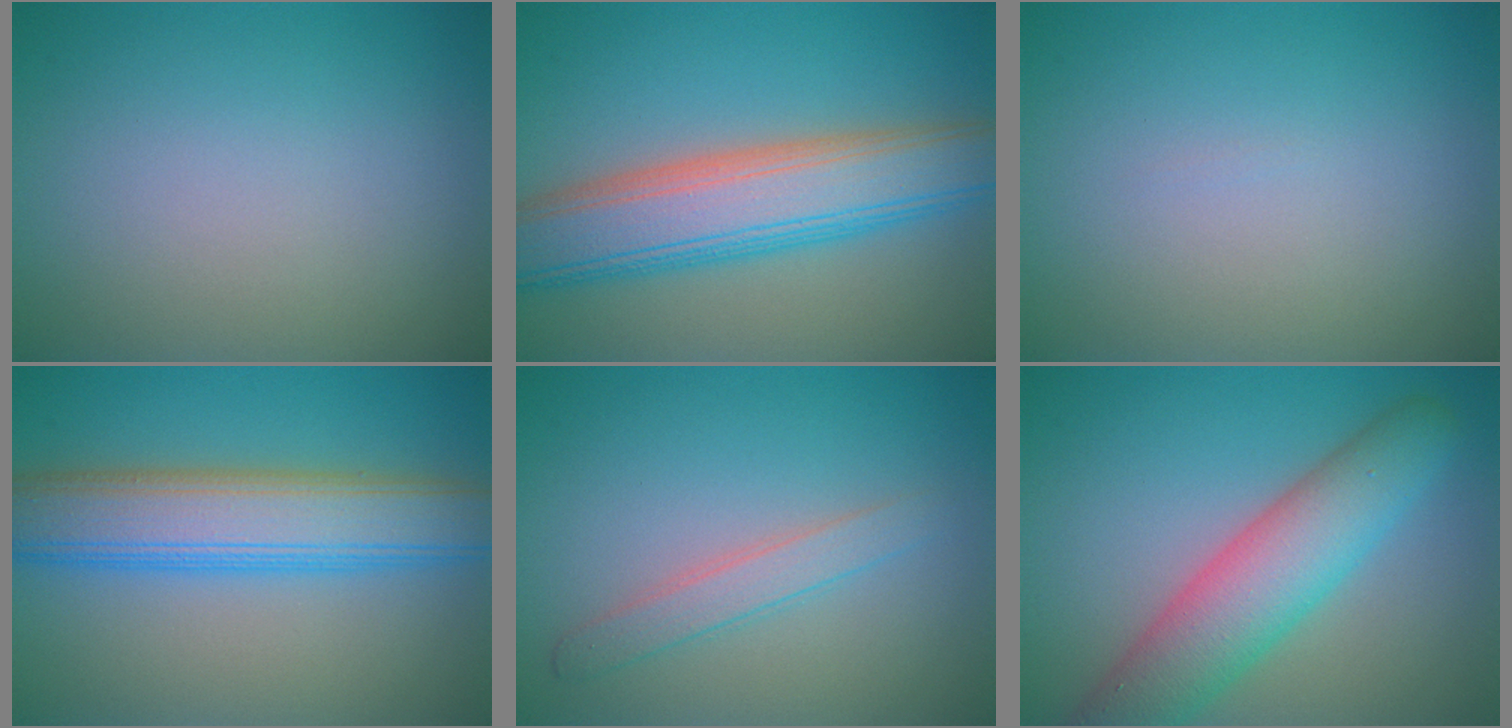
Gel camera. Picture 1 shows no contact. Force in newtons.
{"total": 8.7, "press": 8.6, "slide": 0.5}
{"total": 0.0}
{"total": 7.7, "press": 7.7, "slide": 0.3}
{"total": 2.1, "press": 2.1, "slide": 0.0}
{"total": 7.3, "press": 7.3, "slide": 0.4}